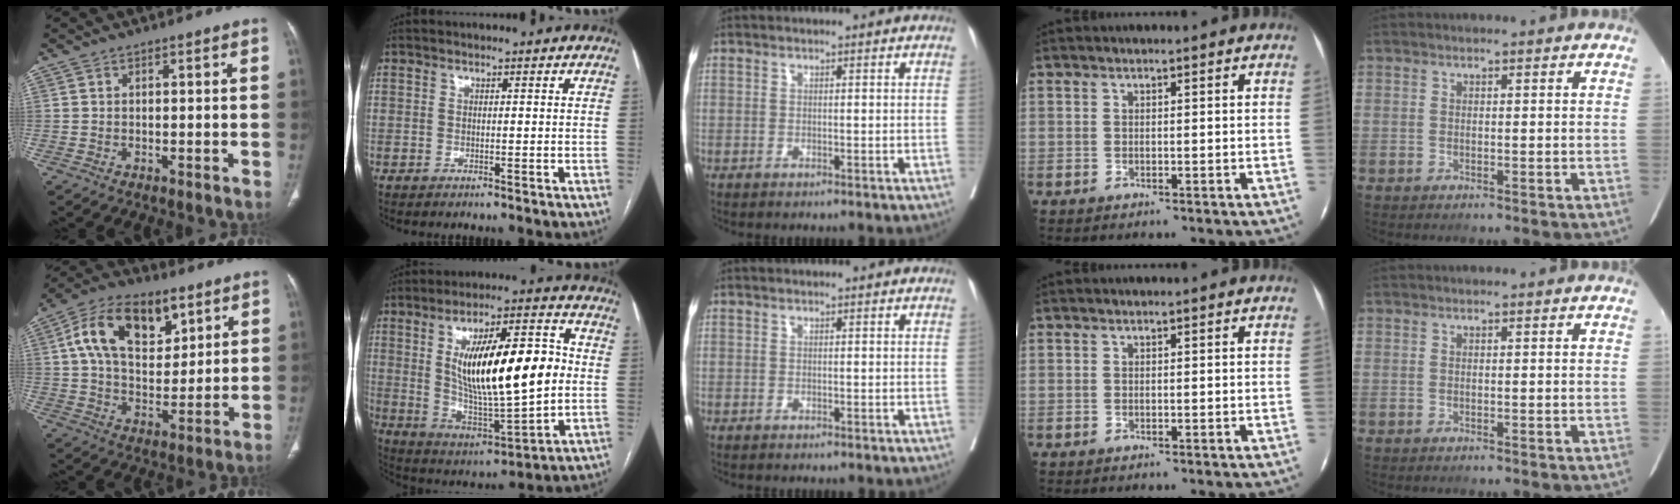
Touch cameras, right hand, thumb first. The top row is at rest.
{"thumb": {"total": 17.7, "force": [7.1, 10.4, 12.5], "torque": [-0.182, -0.008, 0.120]}, "index": {"total": 20.7, "force": [1.9, 5.2, 19.9], "torque": [-0.345, 0.012, 0.041]}}